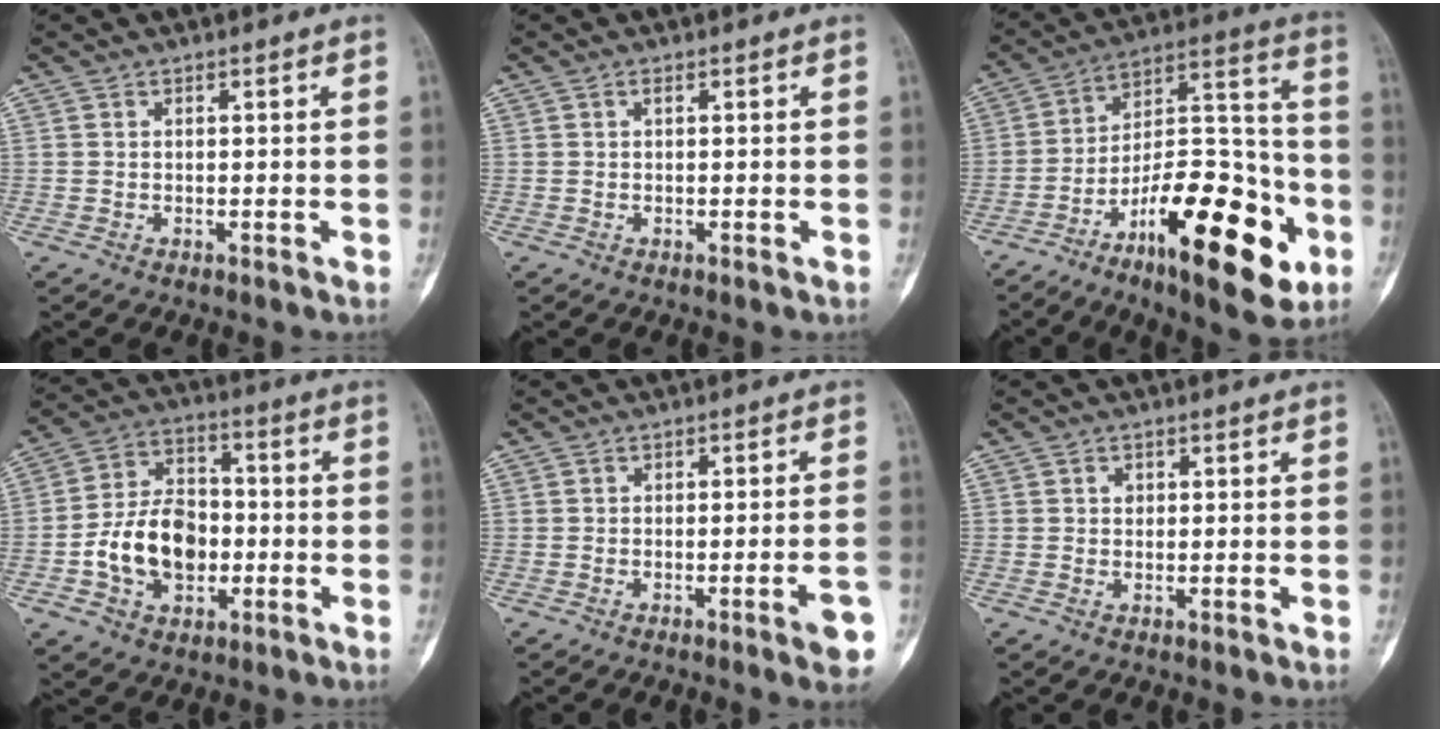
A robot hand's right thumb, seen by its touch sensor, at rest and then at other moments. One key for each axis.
{"total": 0.5, "fx": 0.1, "fy": 0.3, "fz": 0.4, "tx": -0.010, "ty": 0.001, "tz": 0.001}
{"total": 26.0, "fx": -11.8, "fy": 9.8, "fz": 21.0, "tx": -0.303, "ty": 0.074, "tz": -0.181}
{"total": 14.0, "fx": -2.8, "fy": 9.8, "fz": 9.6, "tx": -0.148, "ty": 0.031, "tz": -0.049}
{"total": 5.4, "fx": -2.6, "fy": 0.6, "fz": 4.7, "tx": -0.059, "ty": 0.015, "tz": -0.032}
{"total": 1.1, "fx": 0.2, "fy": 1.1, "fz": 0.3, "tx": -0.001, "ty": 0.002, "tz": 0.004}